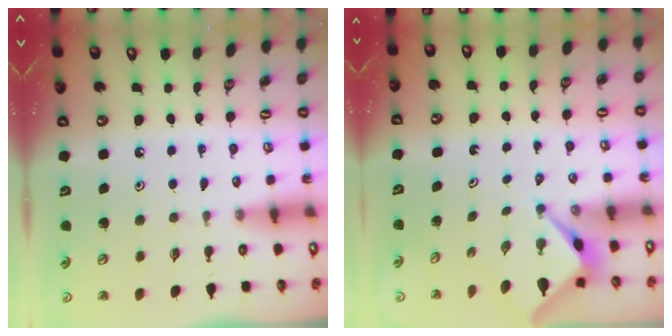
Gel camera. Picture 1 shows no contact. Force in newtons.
{"total": 2.7, "press": 2.7, "slide": 0.1}